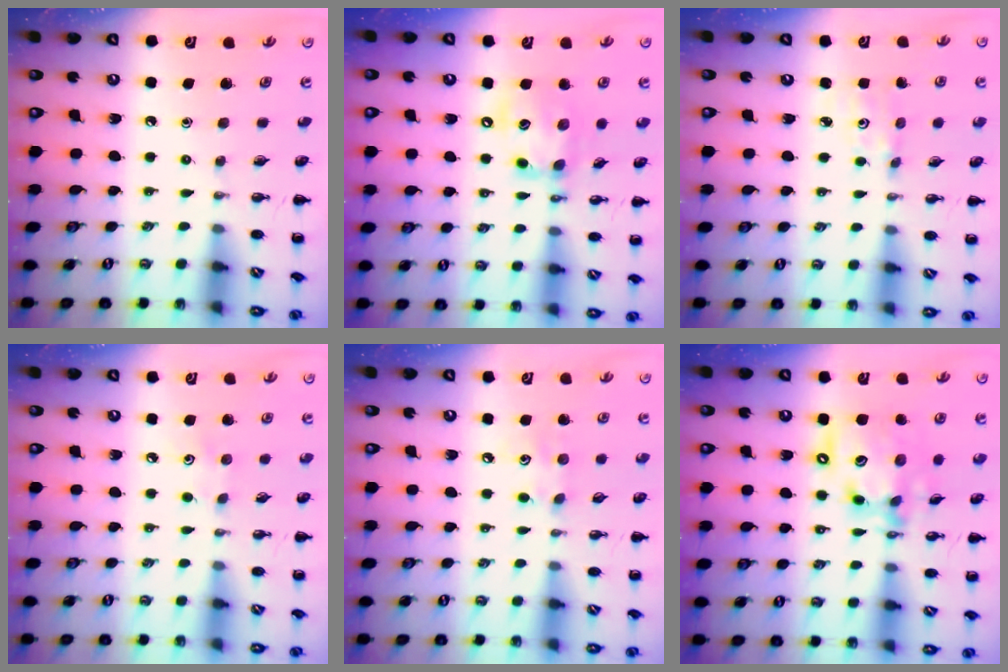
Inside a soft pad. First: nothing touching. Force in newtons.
{"total": 13.2, "press": 13.1, "slide": 2.1}
{"total": 1.2, "press": 1.2, "slide": 0.3}
{"total": 3.0, "press": 2.9, "slide": 0.8}
{"total": 6.8, "press": 6.6, "slide": 1.7}
{"total": 14.1, "press": 13.6, "slide": 3.7}